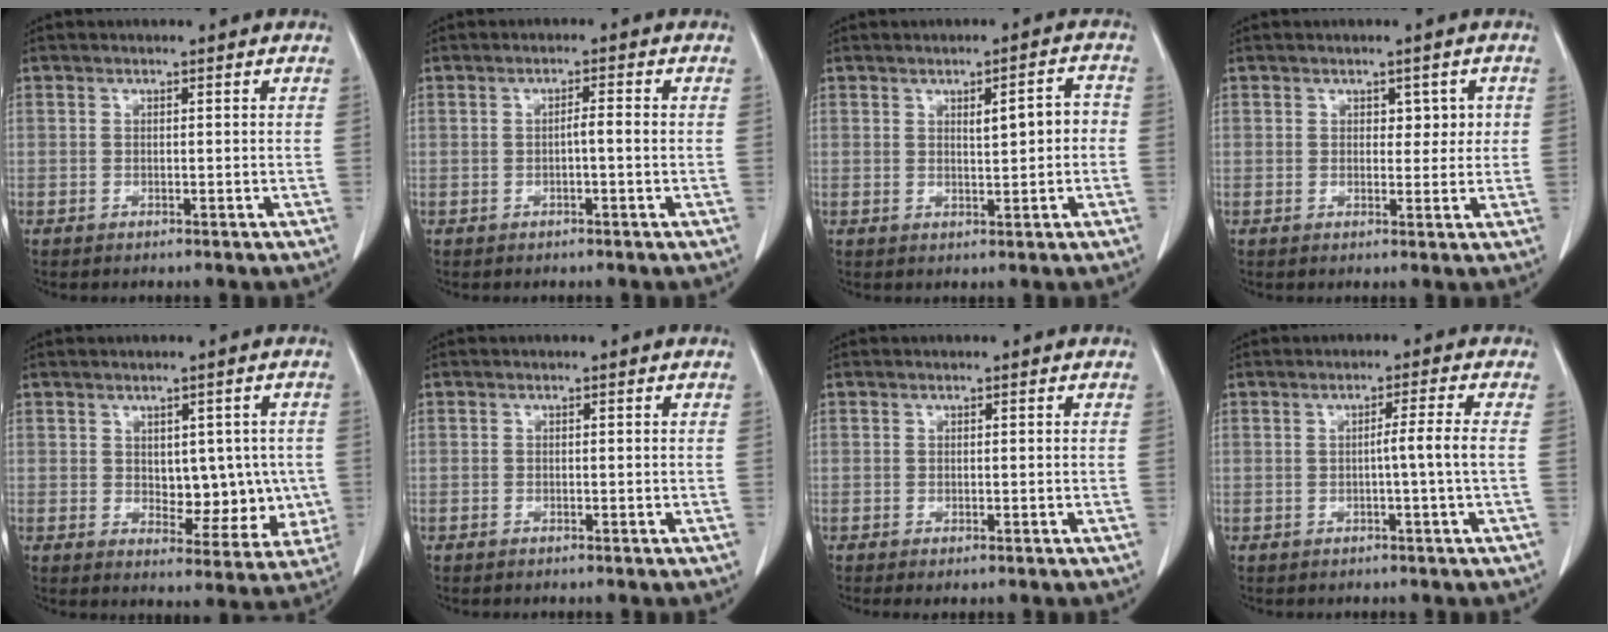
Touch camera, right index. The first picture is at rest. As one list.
[{"total": 2.3, "force": [-0.2, 0.5, 2.2], "torque": [-0.042, 0.008, -0.001]}, {"total": 5.0, "force": [0.3, 1.7, 4.7], "torque": [-0.073, 0.018, 0.011]}, {"total": 4.2, "force": [1.0, 2.7, 3.0], "torque": [-0.047, 0.016, 0.021]}, {"total": 10.7, "force": [0.1, 6.8, 8.3], "torque": [-0.109, 0.015, 0.027]}, {"total": 0.9, "force": [-0.5, 0.6, 0.4], "torque": [-0.010, 0.002, -0.007]}, {"total": 1.6, "force": [-0.6, 0.7, 1.3], "torque": [-0.035, -0.002, -0.006]}, {"total": 3.5, "force": [-0.5, -0.8, 3.4], "torque": [-0.056, 0.005, -0.005]}]